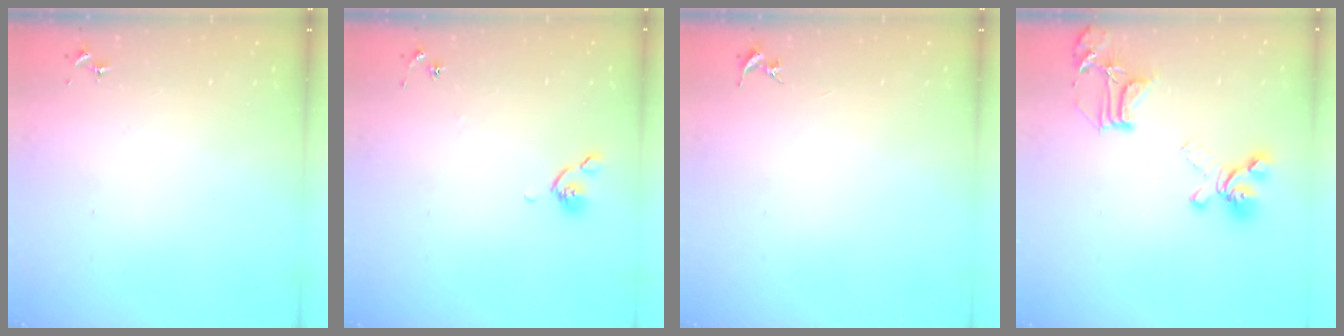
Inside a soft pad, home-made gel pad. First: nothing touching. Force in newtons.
{"total": 4.4, "press": 4.3, "slide": 0.8}
{"total": 0.0}
{"total": 17.0, "press": 17.0, "slide": 1.4}